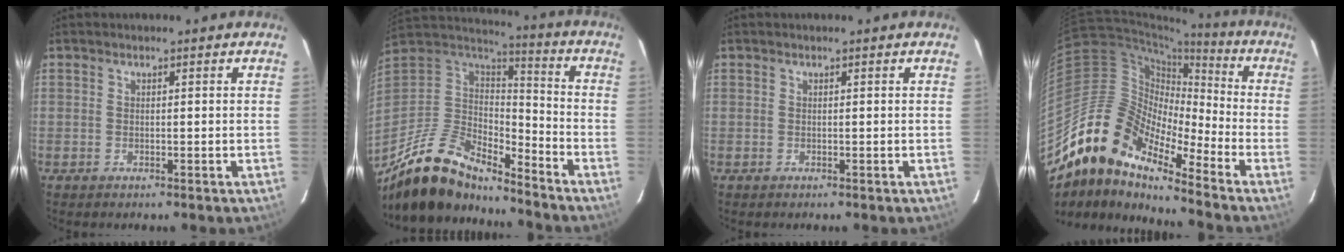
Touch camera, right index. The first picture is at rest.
{"total": 19.2, "force": [-15.5, 6.4, 9.4], "torque": [-0.202, -0.014, -0.287]}
{"total": 0.0}
{"total": 15.7, "force": [-12.7, 4.6, 8.0], "torque": [-0.122, 0.001, -0.258]}